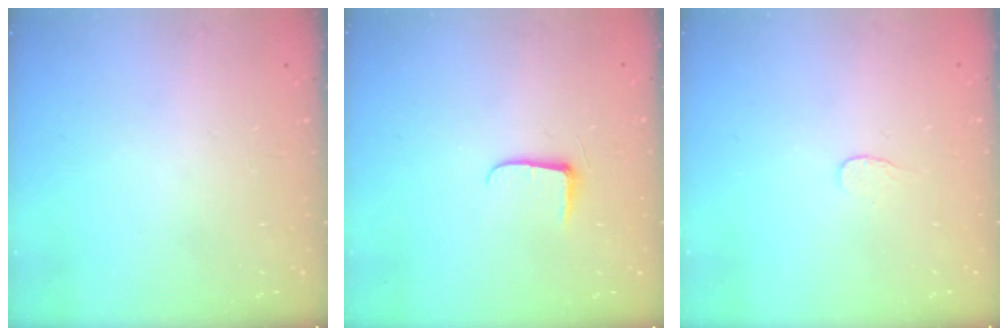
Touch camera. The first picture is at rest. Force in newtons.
{"total": 5.8, "press": 5.8, "slide": 0.9}
{"total": 3.3, "press": 3.3, "slide": 0.4}